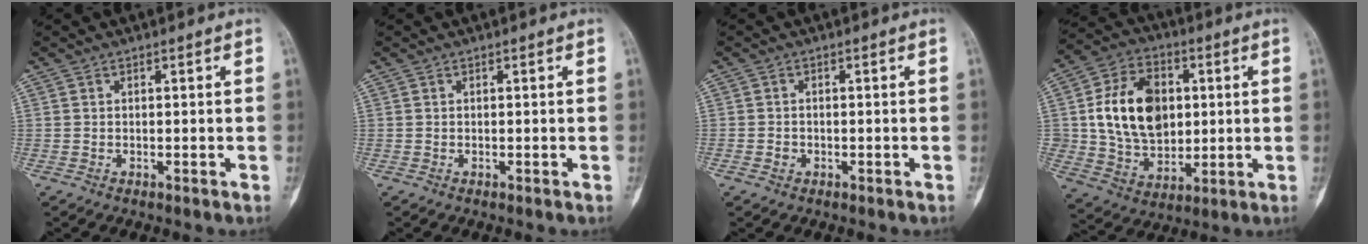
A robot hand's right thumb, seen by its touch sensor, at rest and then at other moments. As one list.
[{"total": 0.0}, {"total": 1.3, "force": [-0.5, 1.1, 0.4], "torque": [-0.001, 0.006, -0.011]}, {"total": 17.0, "force": [2.5, 12.2, 11.6], "torque": [-0.164, -0.001, 0.049]}]